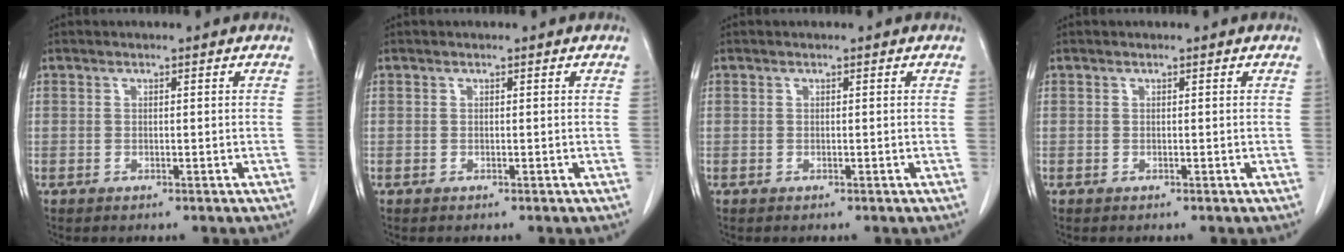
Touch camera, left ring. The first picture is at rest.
{"total": 0.0}
{"total": 0.0}
{"total": 0.0}